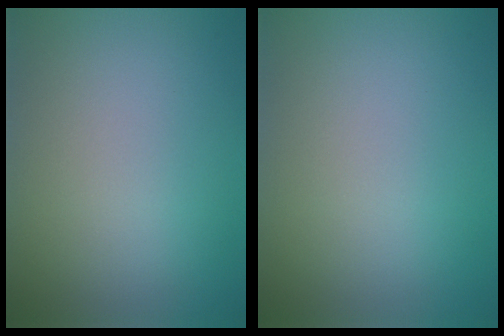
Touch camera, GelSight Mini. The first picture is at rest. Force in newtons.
{"total": 0.0}